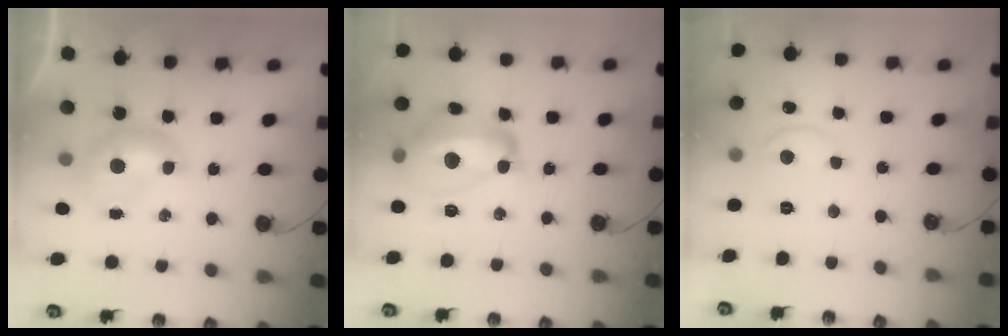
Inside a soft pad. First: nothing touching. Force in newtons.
{"total": 12.0, "press": 12.0, "slide": 1.2}
{"total": 3.0, "press": 2.9, "slide": 0.5}